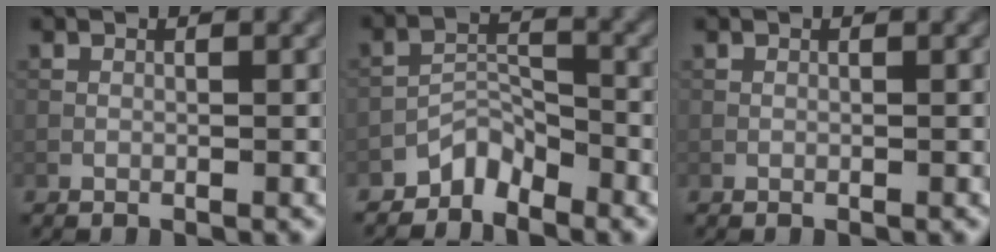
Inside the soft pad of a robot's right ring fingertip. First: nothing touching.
{"total": 2.8, "force": [-2.6, 1.0, 0.6], "torque": [-0.004, 0.014, -0.051]}
{"total": 0.0}